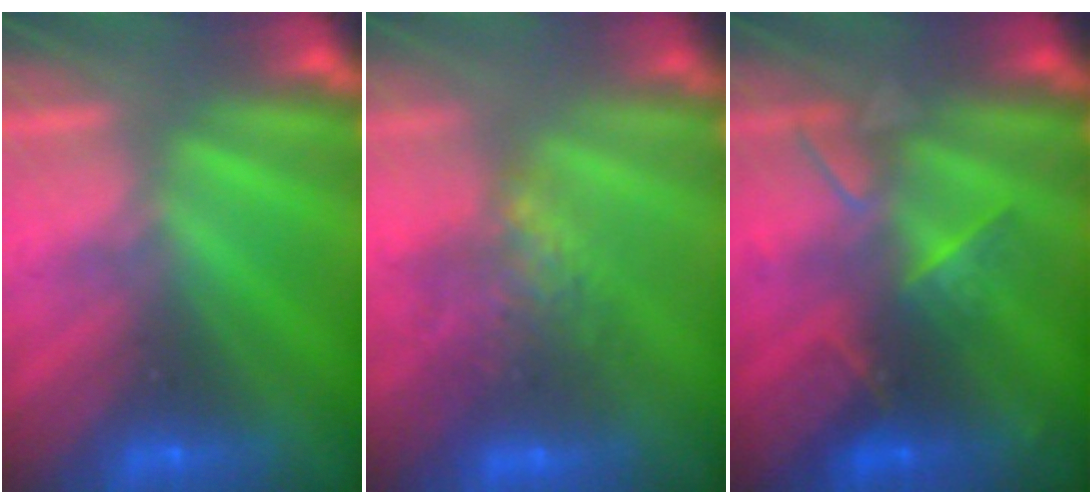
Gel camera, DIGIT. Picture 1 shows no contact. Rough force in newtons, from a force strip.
{"total": 5.8}
{"total": 2.9}